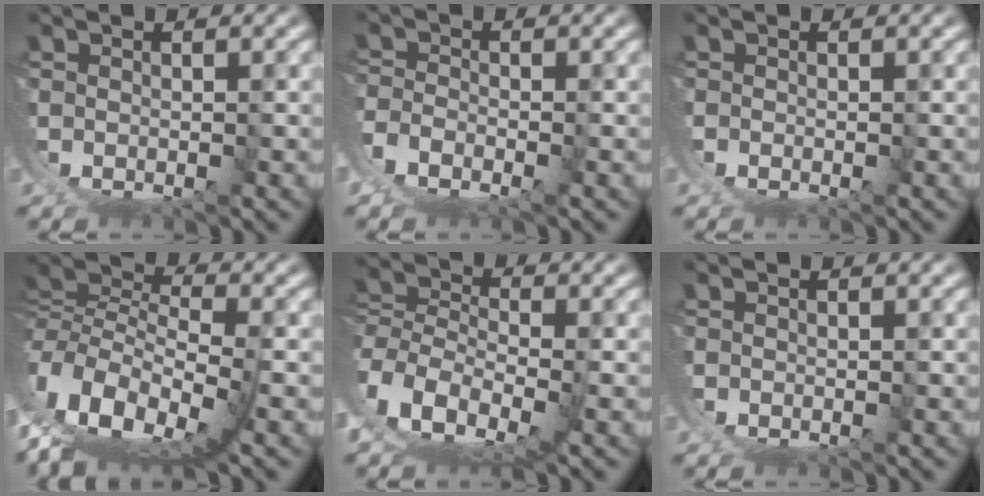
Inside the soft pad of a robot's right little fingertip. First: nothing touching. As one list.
[{"total": 5.6, "force": [-0.1, 4.8, 2.9], "torque": [-0.094, -0.022, -0.002]}, {"total": 0.0}, {"total": 13.2, "force": [2.1, 8.2, 10.1], "torque": [-0.212, -0.034, 0.049]}, {"total": 9.4, "force": [1.5, 7.1, 6.1], "torque": [-0.154, -0.032, 0.025]}, {"total": 0.0}]